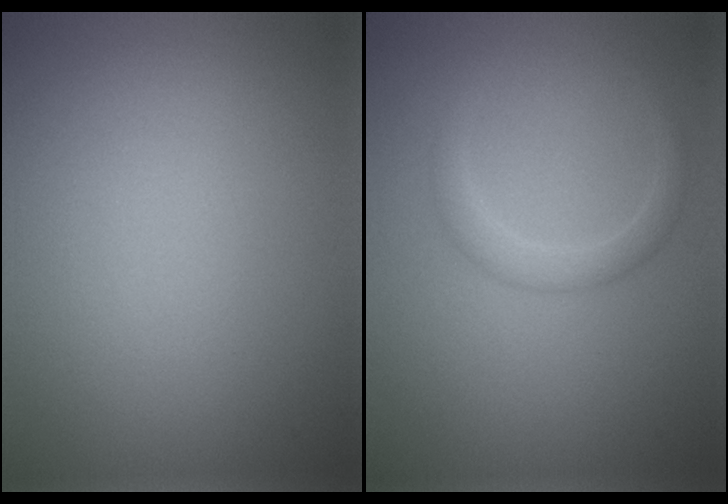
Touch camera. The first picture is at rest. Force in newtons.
{"total": 1.7, "press": 1.7, "slide": 0.1}